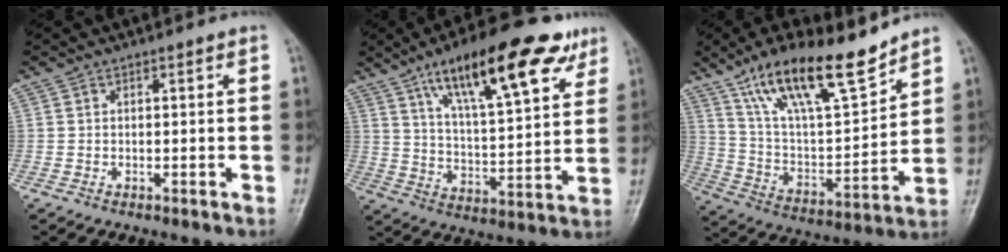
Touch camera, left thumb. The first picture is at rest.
{"total": 21.7, "force": [12.4, 6.6, 16.6], "torque": [-0.232, -0.031, 0.200]}
{"total": 19.7, "force": [13.8, 5.6, 12.8], "torque": [-0.192, -0.061, 0.253]}